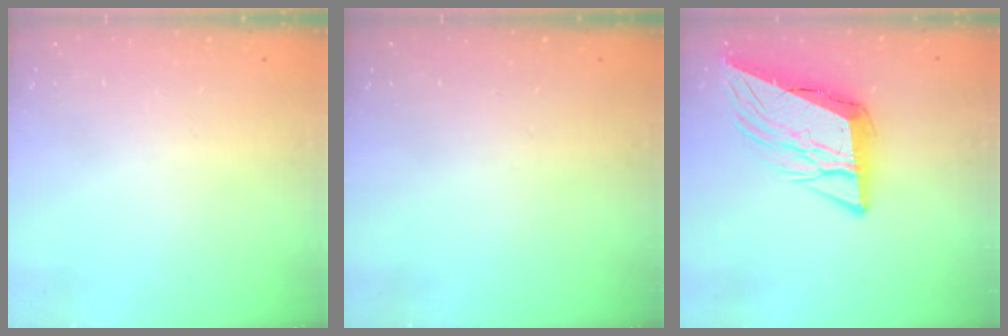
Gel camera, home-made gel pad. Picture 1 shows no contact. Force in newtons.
{"total": 0.0}
{"total": 12.3, "press": 11.7, "slide": 3.6}